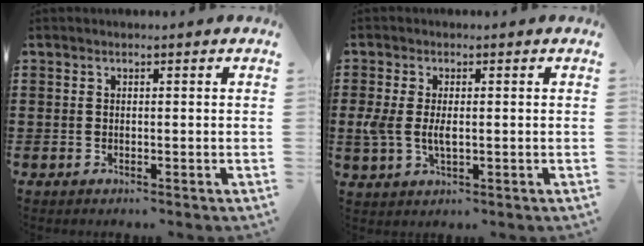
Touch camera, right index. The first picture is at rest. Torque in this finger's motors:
{"motor_torque": [0.84, -0.26, 0.31, 0.12]}